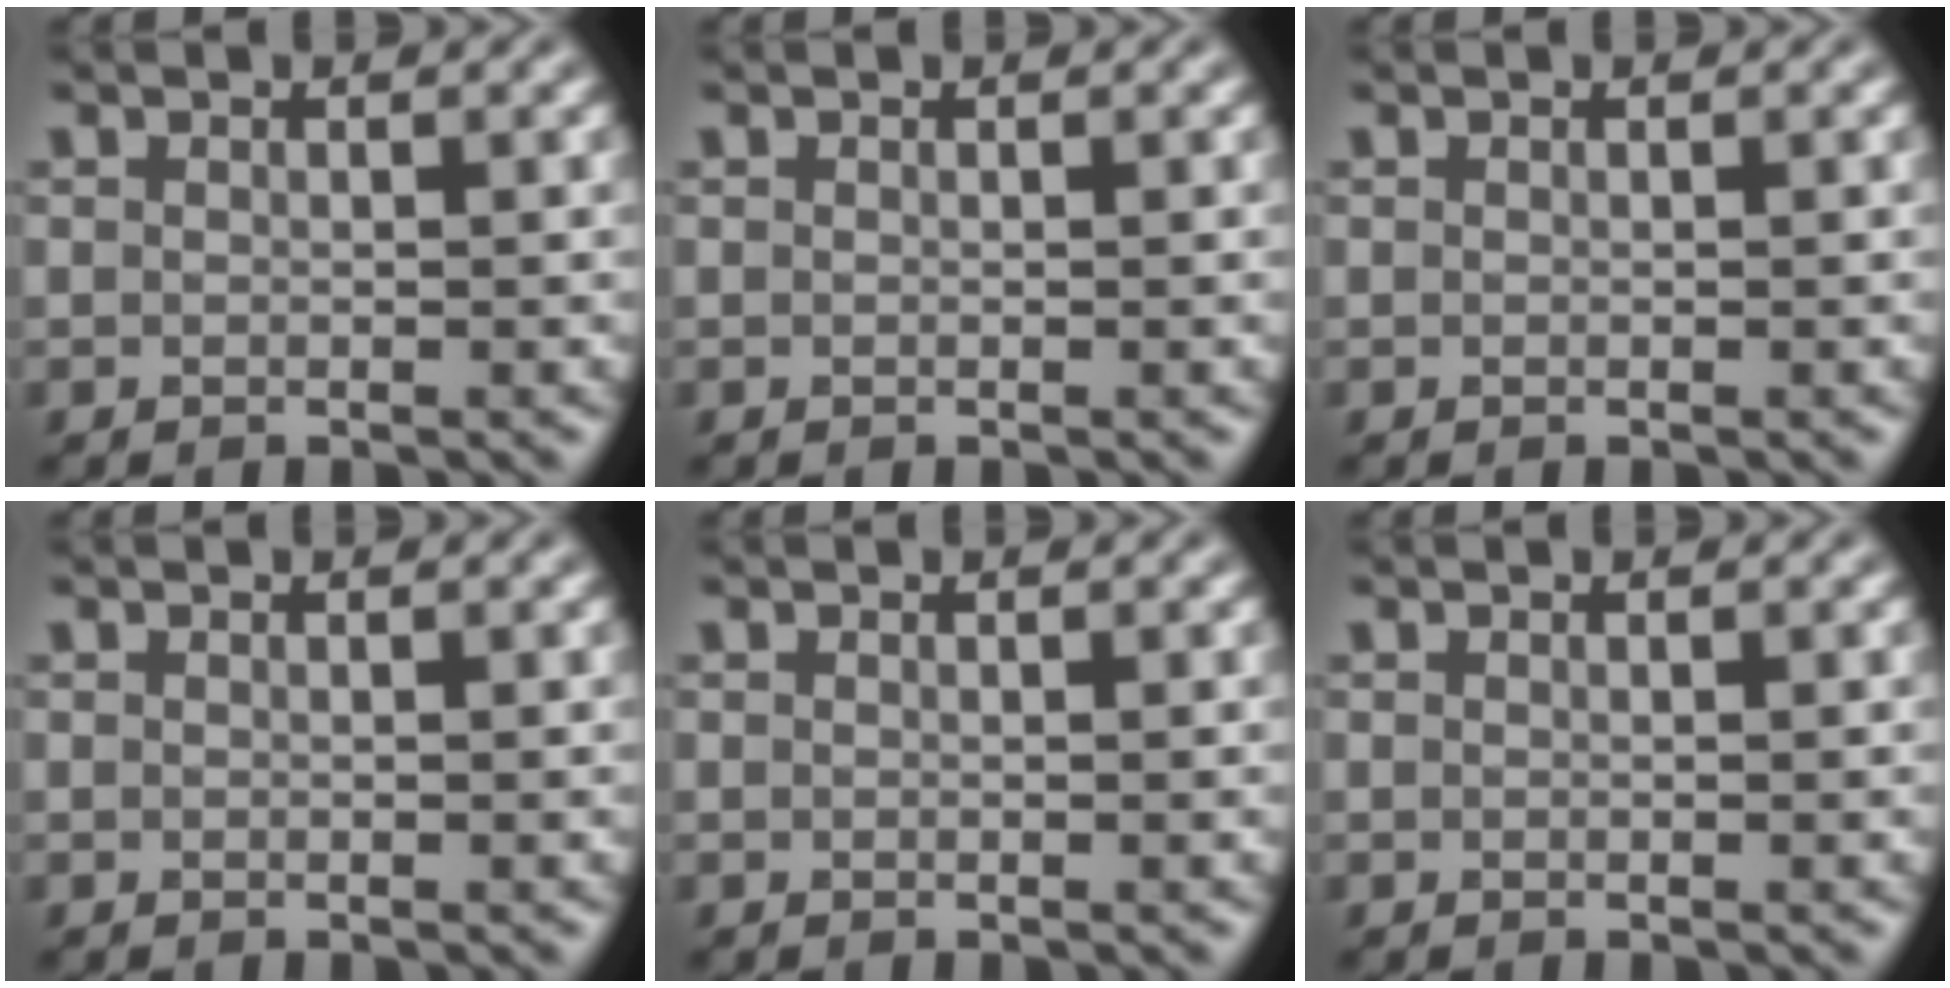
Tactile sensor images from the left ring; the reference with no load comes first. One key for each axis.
{"total": 0.0}
{"total": 0.0}
{"total": 0.0}
{"total": 0.0}
{"total": 0.0}